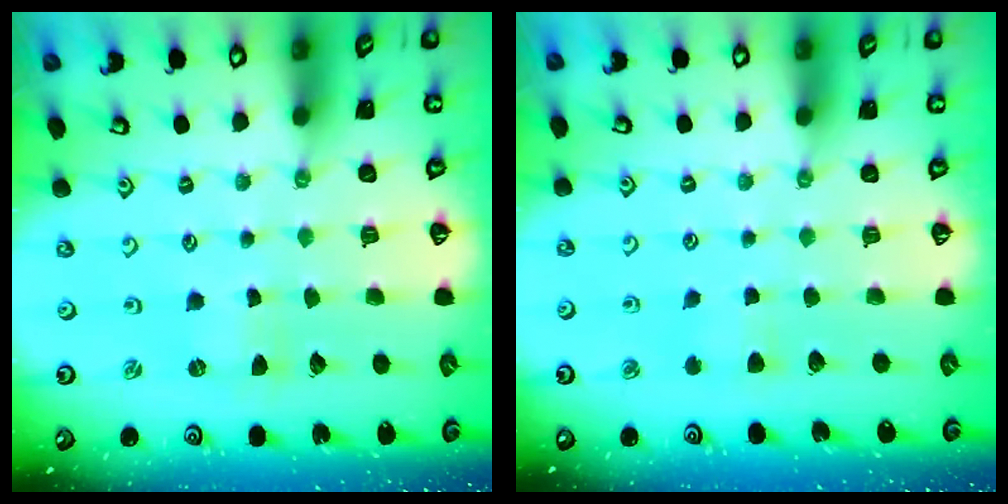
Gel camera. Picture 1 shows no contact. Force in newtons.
{"total": 3.9, "press": 3.9, "slide": 0.5}